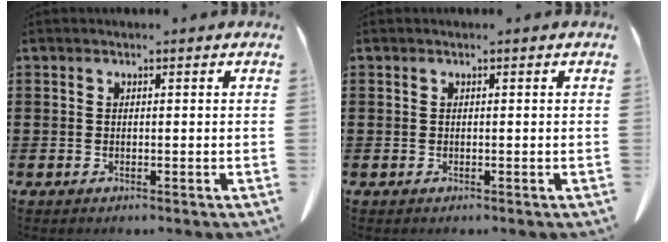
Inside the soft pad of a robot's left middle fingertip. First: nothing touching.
{"total": 0.0}